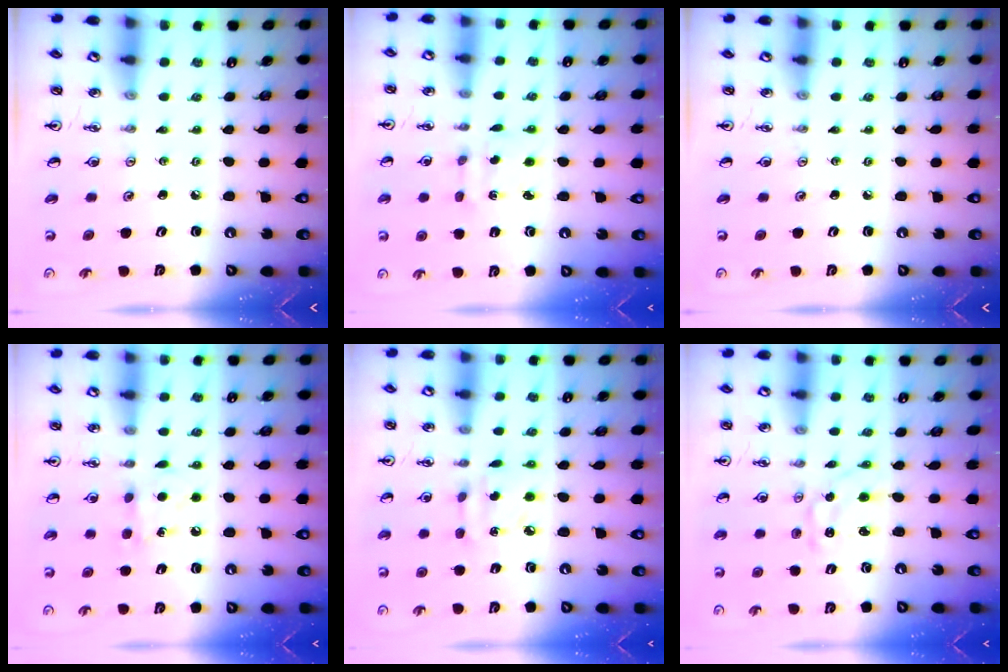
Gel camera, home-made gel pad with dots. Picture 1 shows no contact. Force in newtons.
{"total": 2.9, "press": 2.8, "slide": 0.6}
{"total": 0.0}
{"total": 7.6, "press": 7.5, "slide": 1.0}
{"total": 4.4, "press": 4.4, "slide": 0.1}
{"total": 1.6, "press": 1.6, "slide": 0.3}